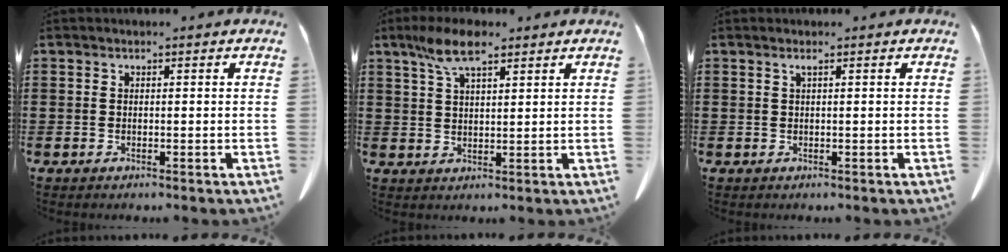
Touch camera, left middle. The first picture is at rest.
{"total": 6.9, "force": [4.4, 1.9, 5.0], "torque": [-0.108, 0.001, 0.080]}
{"total": 0.8, "force": [0.4, -0.1, 0.7], "torque": [-0.013, -0.004, 0.008]}